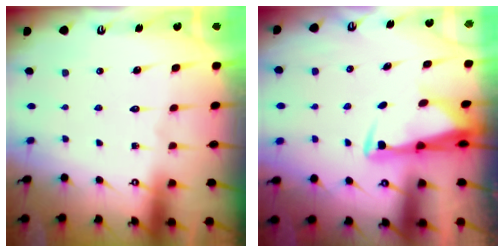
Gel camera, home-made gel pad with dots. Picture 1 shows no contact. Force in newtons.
{"total": 2.9, "press": 2.8, "slide": 0.9}